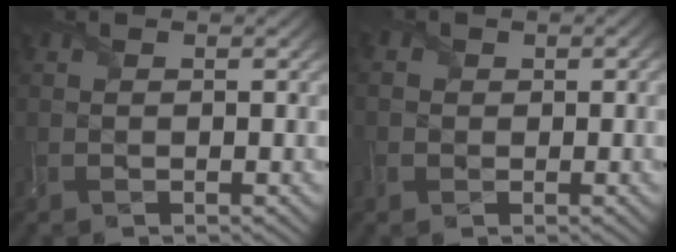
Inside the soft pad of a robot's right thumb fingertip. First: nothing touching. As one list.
[{"total": 2.7, "force": [-0.1, 2.7, 0.4], "torque": [-0.015, 0.006, -0.012]}]